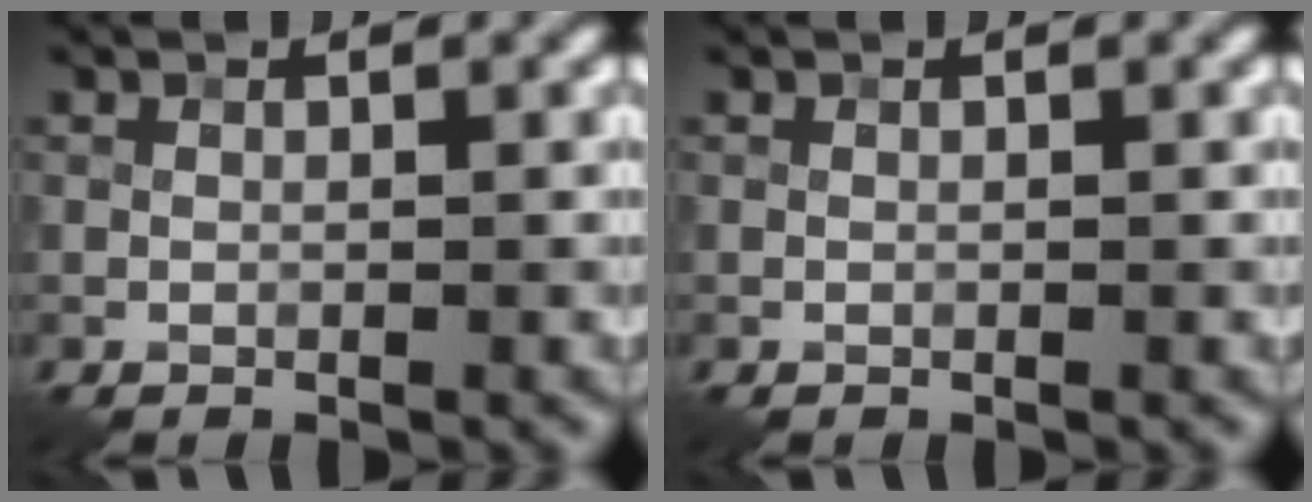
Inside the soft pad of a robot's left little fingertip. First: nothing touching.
{"total": 0.0}